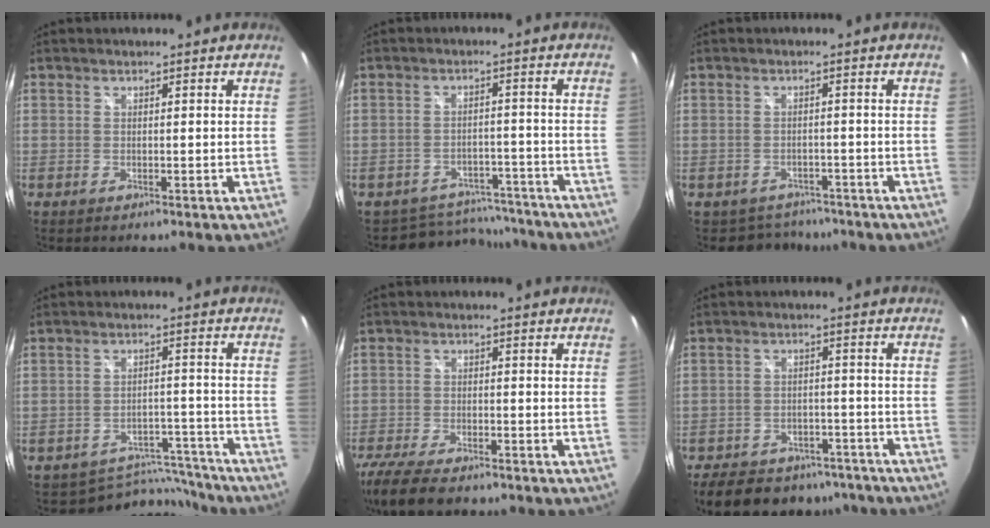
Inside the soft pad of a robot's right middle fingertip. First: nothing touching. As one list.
[{"total": 11.1, "force": [-9.6, 5.2, 1.5], "torque": [-0.039, 0.023, -0.119]}, {"total": 5.6, "force": [-4.6, 3.2, 0.4], "torque": [-0.017, 0.007, -0.064]}, {"total": 8.8, "force": [-8.4, 2.8, -0.7], "torque": [0.009, 0.023, -0.120]}, {"total": 11.0, "force": [-8.9, 3.0, 5.8], "torque": [-0.145, -0.039, -0.156]}, {"total": 16.9, "force": [-13.4, 8.2, 6.3], "torque": [-0.145, 0.014, -0.171]}]